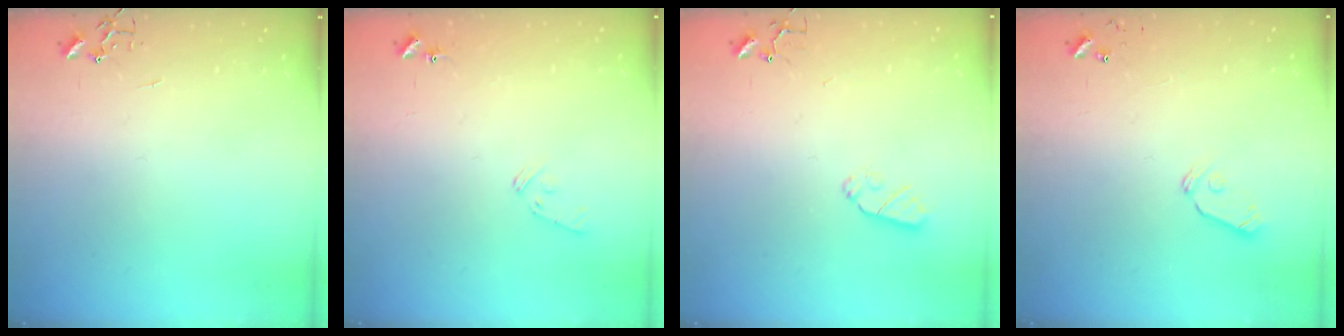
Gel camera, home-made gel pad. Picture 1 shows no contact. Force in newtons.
{"total": 6.7, "press": 6.7, "slide": 0.7}
{"total": 6.2, "press": 6.2, "slide": 0.3}
{"total": 6.0, "press": 6.0, "slide": 0.7}